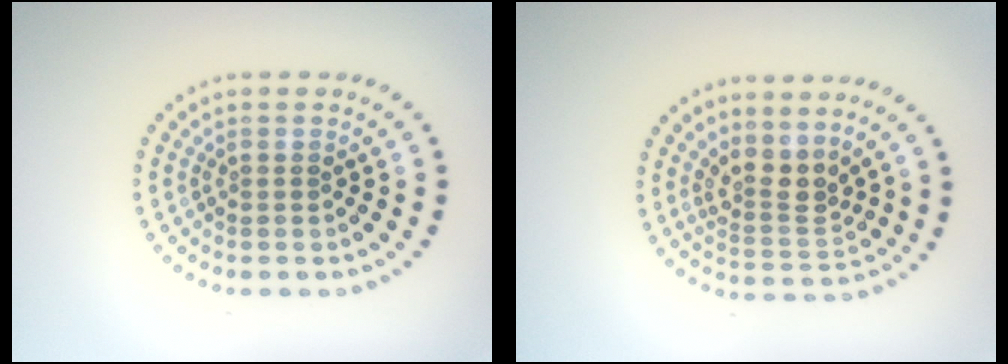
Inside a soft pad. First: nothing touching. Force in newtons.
{"total": 3.0, "press": 2.3, "slide": 1.8}